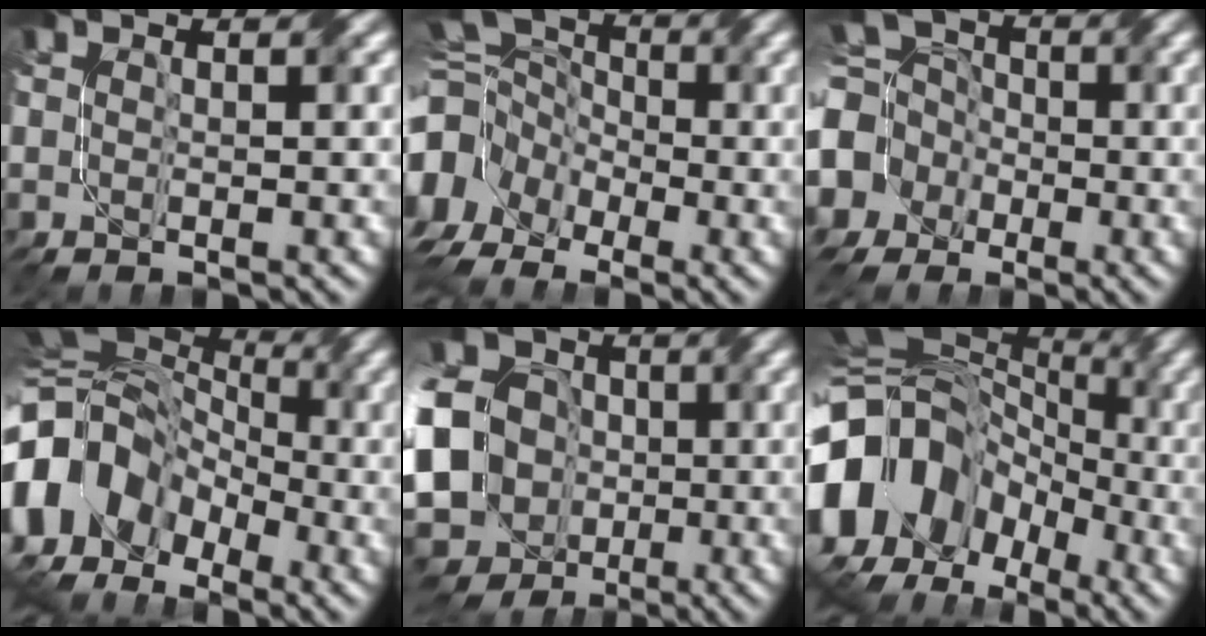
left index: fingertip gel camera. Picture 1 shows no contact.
{"total": 13.0, "force": [-6.0, 9.8, 5.9], "torque": [-0.156, -0.010, -0.106]}
{"total": 8.8, "force": [-2.1, 8.0, 3.1], "torque": [-0.095, -0.011, -0.058]}
{"total": 13.9, "force": [-4.7, 10.9, 7.3], "torque": [-0.166, 0.001, -0.088]}
{"total": 20.4, "force": [-3.3, 17.9, 9.1], "torque": [-0.219, 0.007, -0.098]}
{"total": 16.9, "force": [-5.4, 13.3, 8.9], "torque": [-0.193, 0.015, -0.098]}